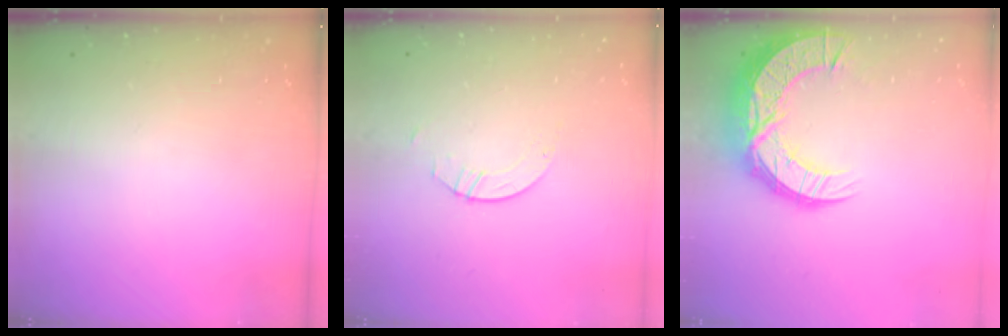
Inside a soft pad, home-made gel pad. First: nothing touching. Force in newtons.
{"total": 2.1, "press": 2.1, "slide": 0.1}
{"total": 17.6, "press": 17.6, "slide": 1.4}